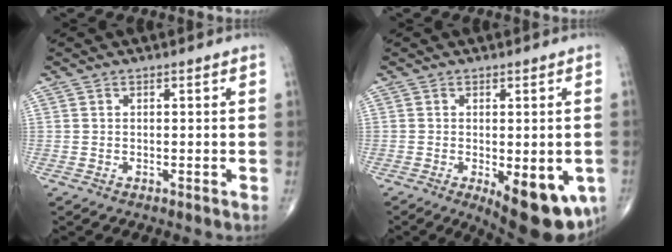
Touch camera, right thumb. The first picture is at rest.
{"total": 13.6, "force": [-4.6, 5.5, 11.5], "torque": [-0.122, -0.013, -0.049]}